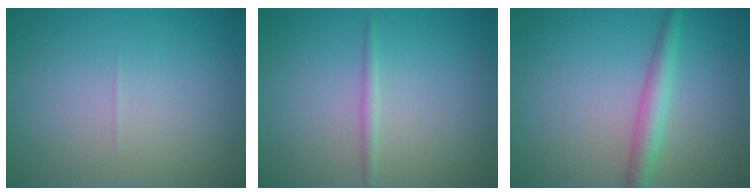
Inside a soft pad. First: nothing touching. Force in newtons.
{"total": 0.9, "press": 0.9, "slide": 0.0}
{"total": 2.7, "press": 2.7, "slide": 0.1}